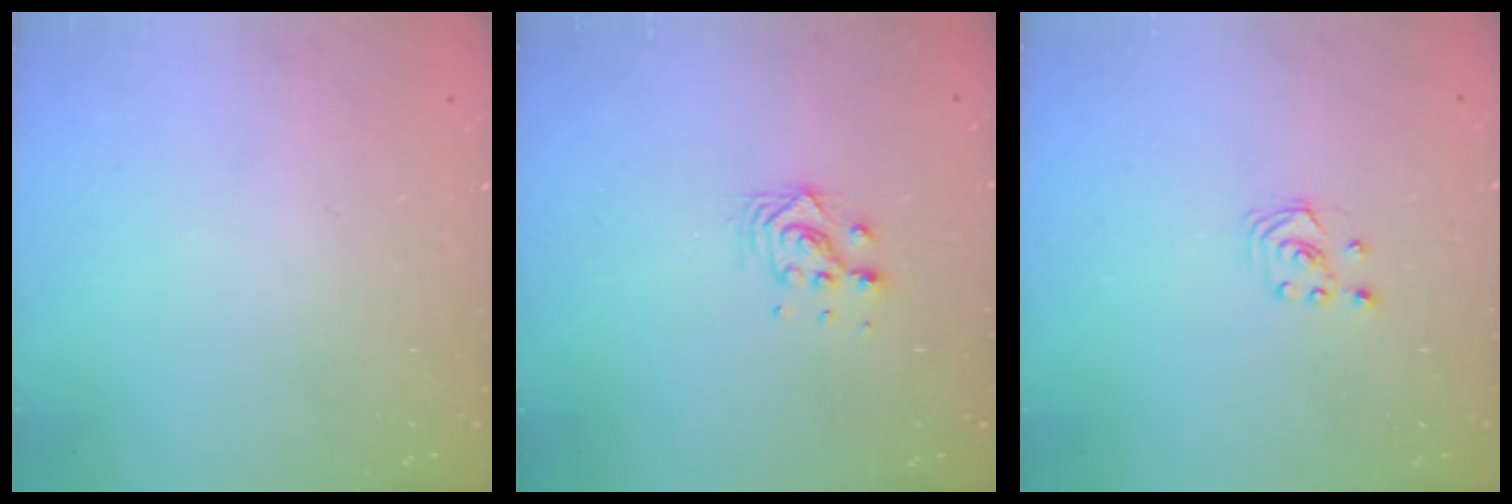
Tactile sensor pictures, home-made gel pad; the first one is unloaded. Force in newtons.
{"total": 6.9, "press": 6.9, "slide": 0.4}
{"total": 1.8, "press": 1.8, "slide": 0.2}